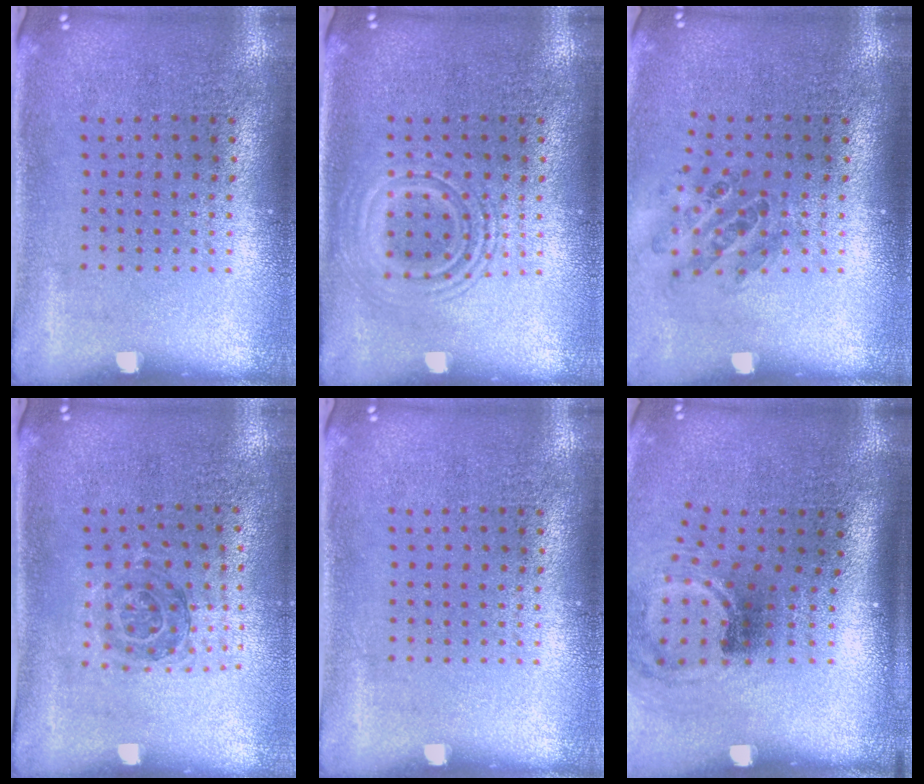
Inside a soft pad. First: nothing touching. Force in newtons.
{"total": 2.8, "press": 2.8, "slide": 0.4}
{"total": 0.9, "press": 0.9, "slide": 0.2}
{"total": 1.0, "press": 1.0, "slide": 0.1}
{"total": 0.0}
{"total": 1.8, "press": 1.1, "slide": 1.4}